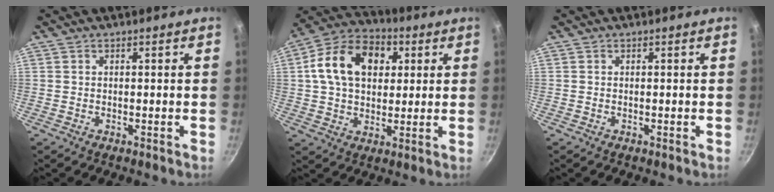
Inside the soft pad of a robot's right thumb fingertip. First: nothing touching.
{"total": 15.8, "force": [3.9, 11.1, 10.6], "torque": [-0.158, 0.016, 0.050]}
{"total": 0.0}